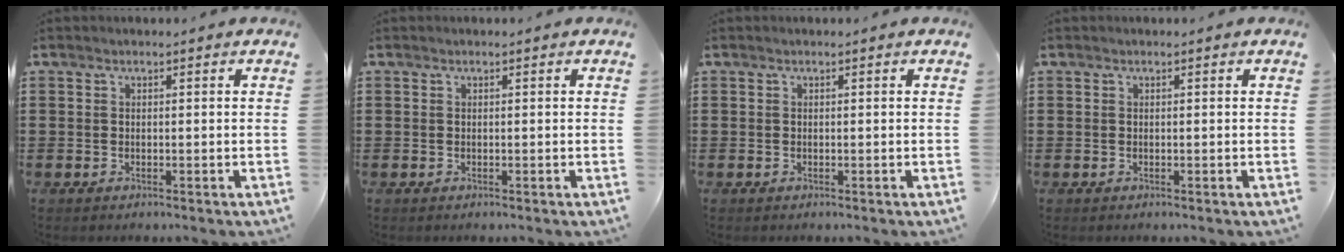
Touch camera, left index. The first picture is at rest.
{"total": 0.0}
{"total": 0.0}
{"total": 0.0}